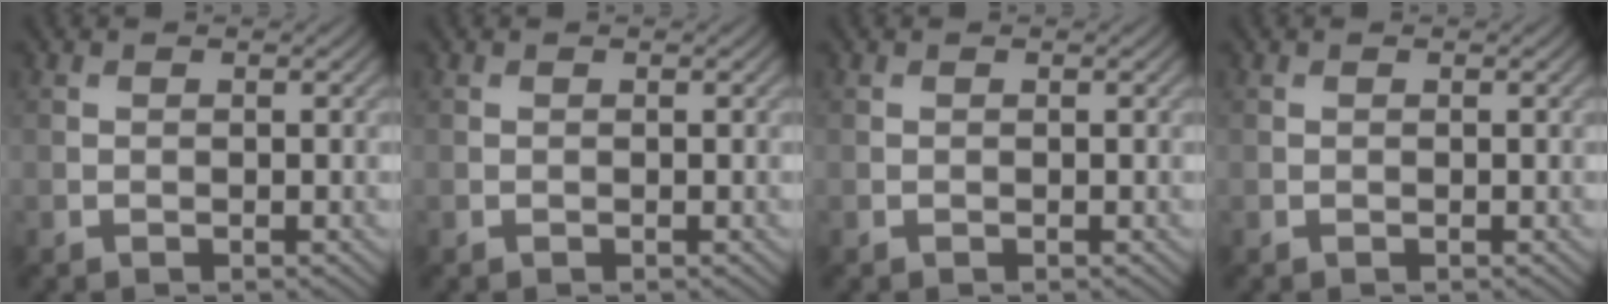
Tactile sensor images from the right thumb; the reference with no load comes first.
{"total": 0.0}
{"total": 0.0}
{"total": 0.0}